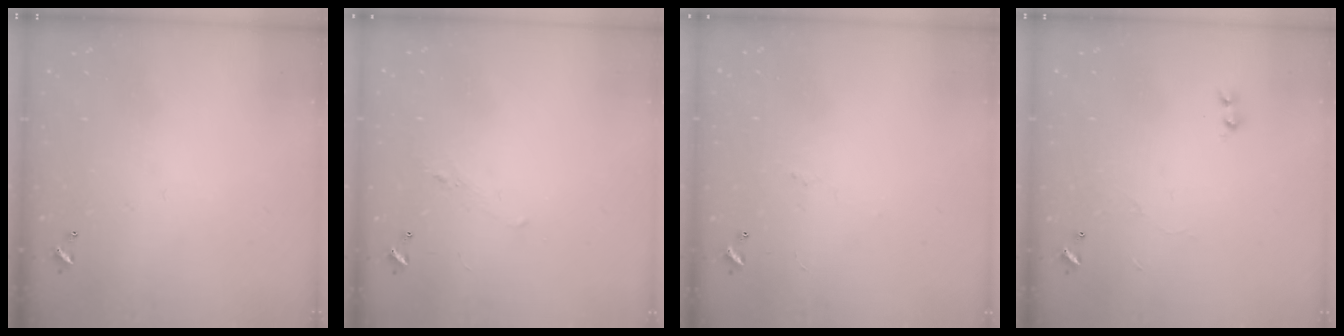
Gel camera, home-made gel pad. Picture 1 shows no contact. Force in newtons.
{"total": 0.7, "press": 0.2, "slide": 0.6}
{"total": 1.9, "press": 1.8, "slide": 0.6}
{"total": 5.4, "press": 5.4, "slide": 0.3}